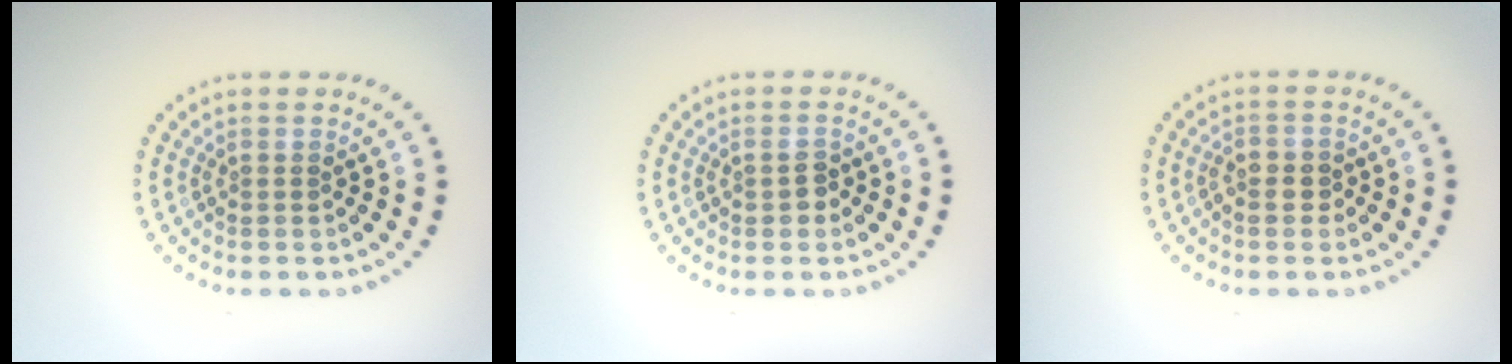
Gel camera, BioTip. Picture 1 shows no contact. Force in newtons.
{"total": 1.4, "press": 1.4, "slide": 0.1}
{"total": 1.4, "press": 1.4, "slide": 0.4}